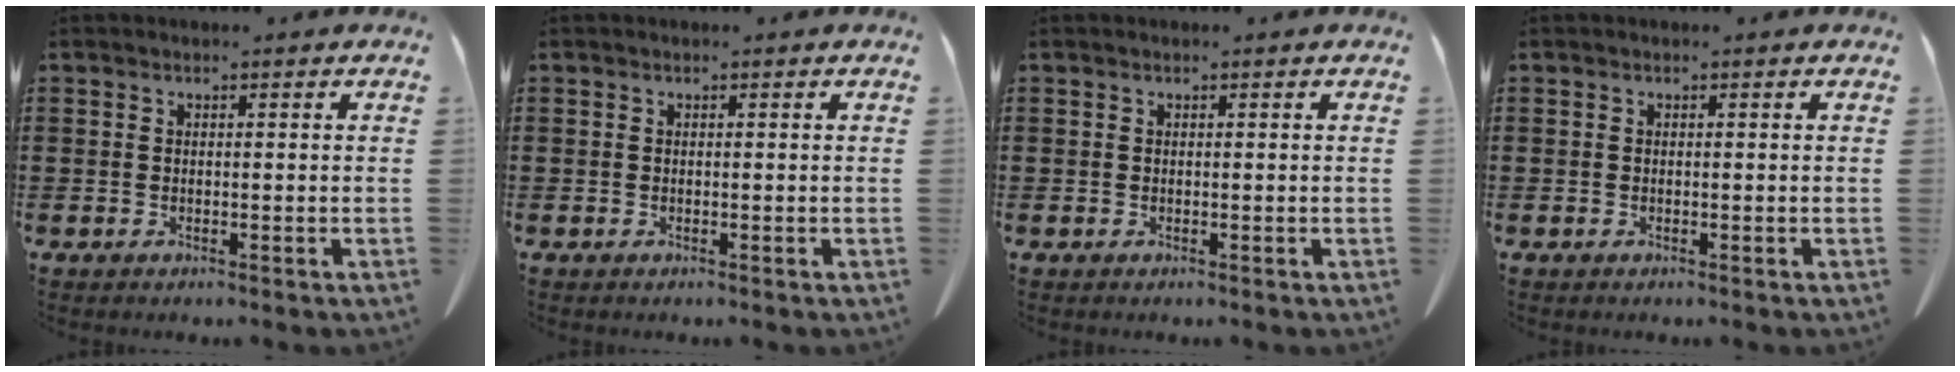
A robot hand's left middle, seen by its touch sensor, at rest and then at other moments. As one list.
[{"total": 0.0}, {"total": 0.0}, {"total": 0.0}]